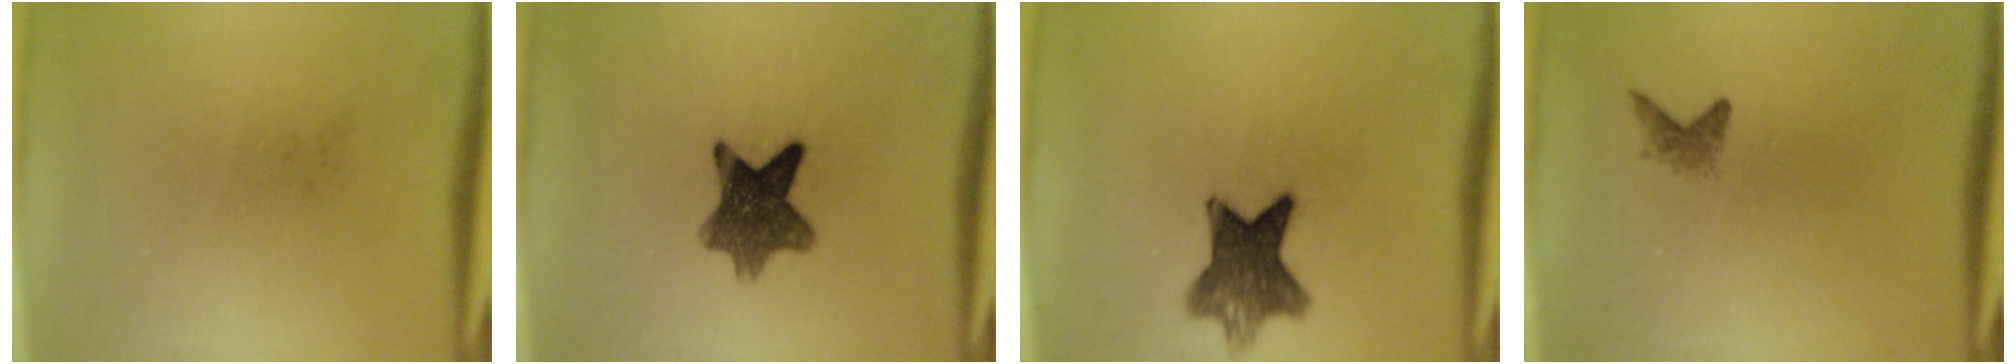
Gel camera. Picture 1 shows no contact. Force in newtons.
{"total": 8.9}
{"total": 9.1}
{"total": 1.2}